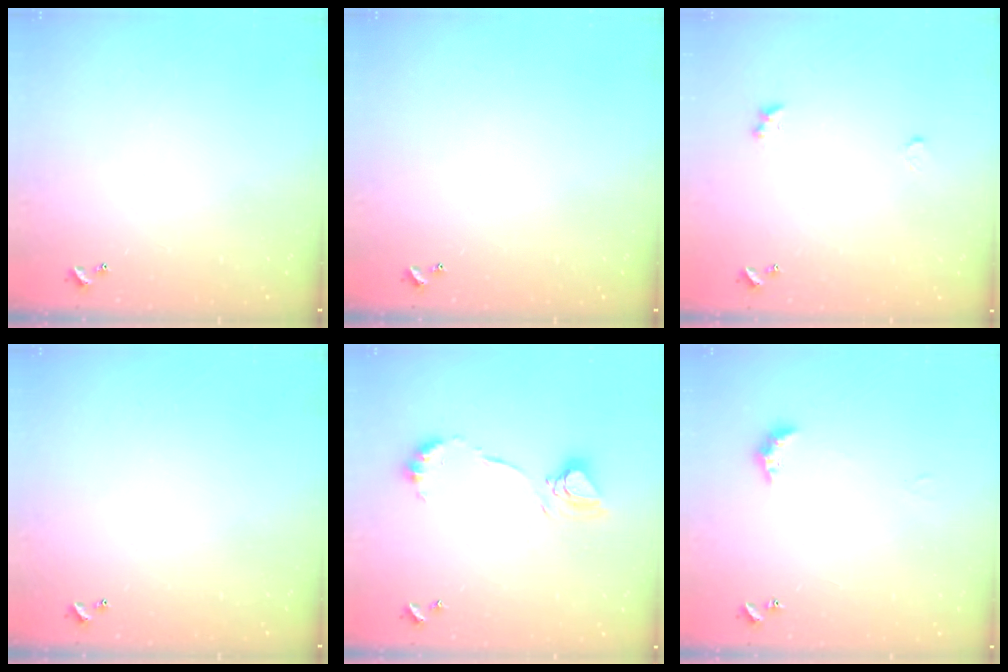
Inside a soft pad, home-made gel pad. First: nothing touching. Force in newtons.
{"total": 0.0}
{"total": 2.8, "press": 2.7, "slide": 0.6}
{"total": 0.0}
{"total": 9.5, "press": 9.5, "slide": 0.6}
{"total": 3.1, "press": 3.1, "slide": 0.7}